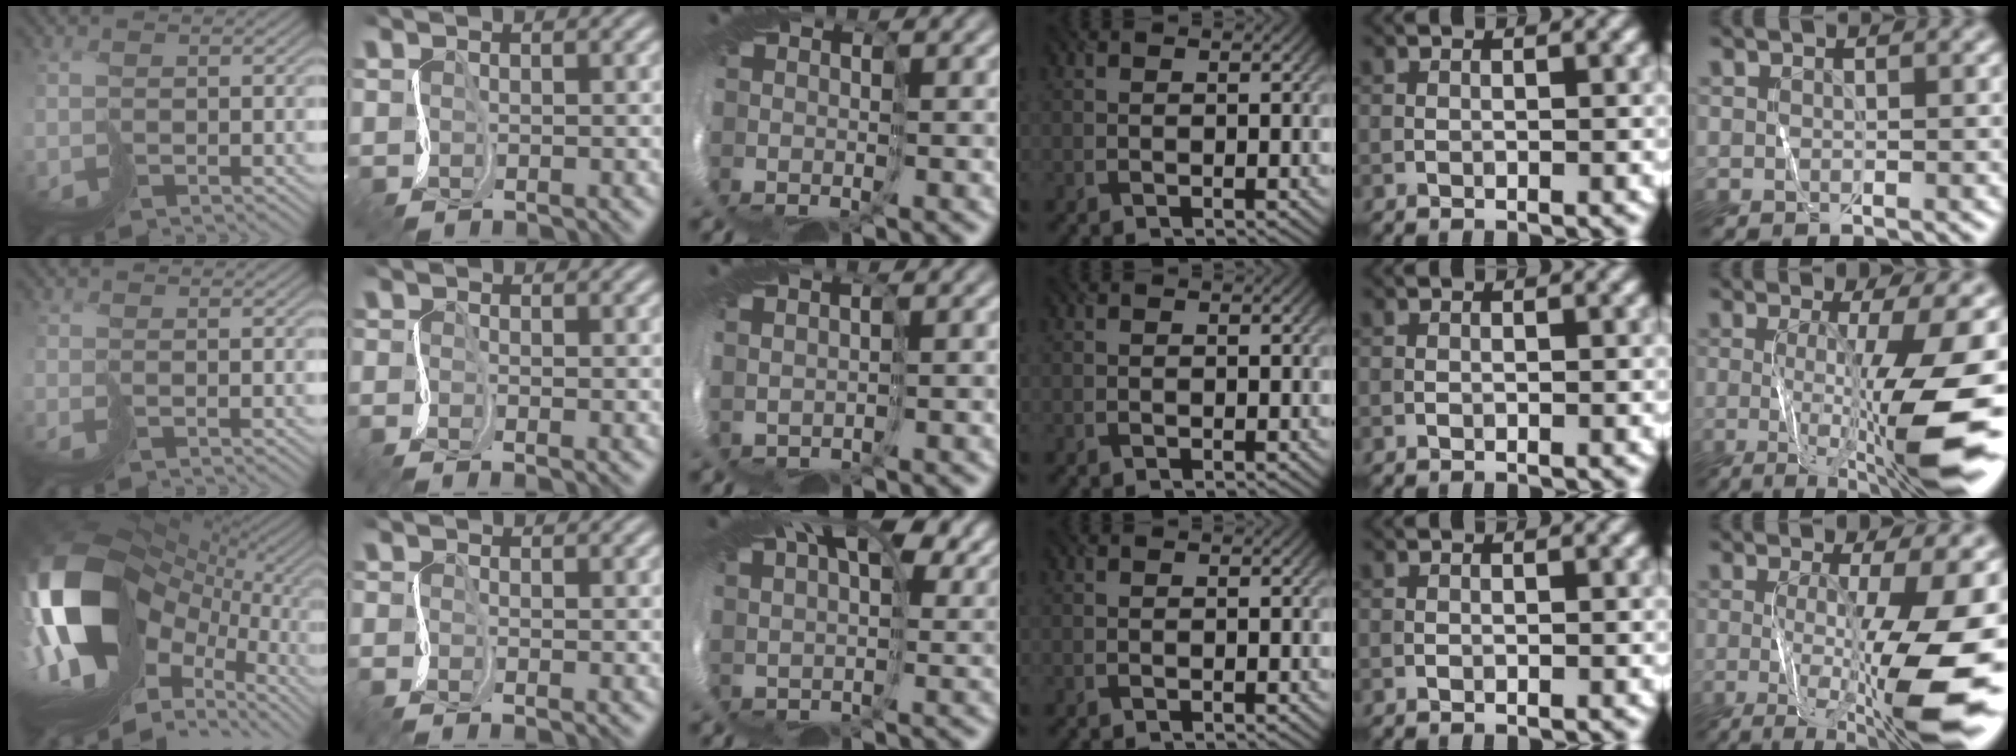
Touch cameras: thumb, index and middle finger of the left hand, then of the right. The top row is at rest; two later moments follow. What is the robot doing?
{"motion": "cut", "object": "tape"}